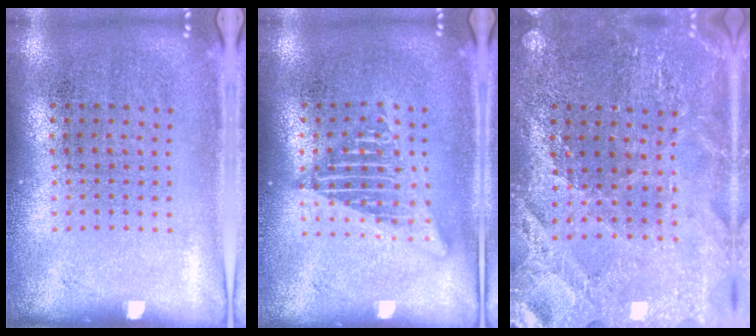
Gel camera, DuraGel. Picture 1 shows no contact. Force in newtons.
{"total": 2.6, "press": 2.6, "slide": 0.3}
{"total": 2.6, "press": 2.6, "slide": 0.4}